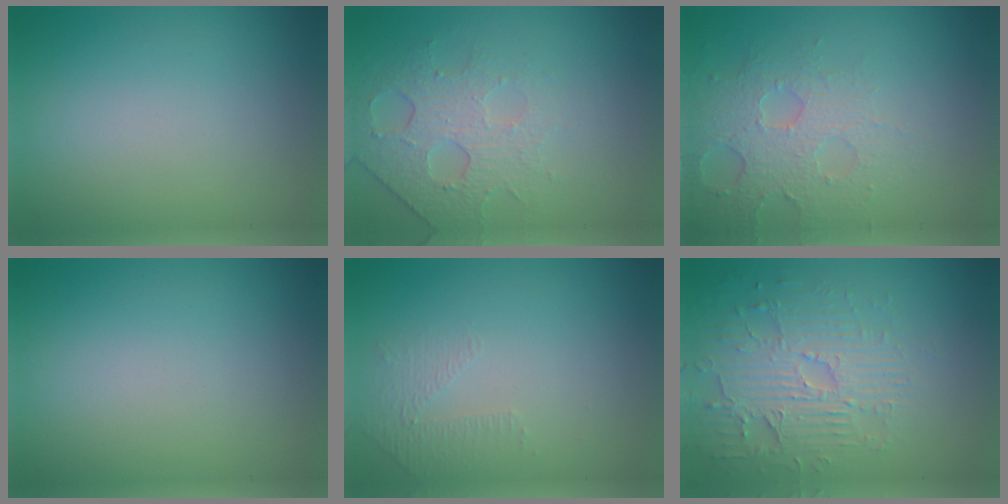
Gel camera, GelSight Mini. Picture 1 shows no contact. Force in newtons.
{"total": 4.9, "press": 3.2, "slide": 3.6}
{"total": 4.8, "press": 3.4, "slide": 3.4}
{"total": 0.0}
{"total": 1.1, "press": 0.6, "slide": 1.0}
{"total": 4.1, "press": 3.7, "slide": 1.7}